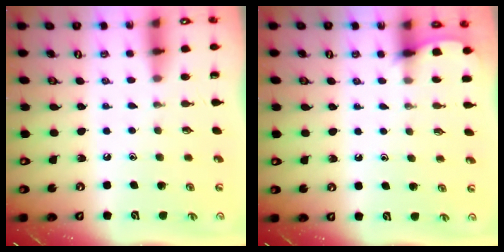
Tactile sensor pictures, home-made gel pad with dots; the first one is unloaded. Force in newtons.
{"total": 2.6, "press": 2.6, "slide": 0.3}